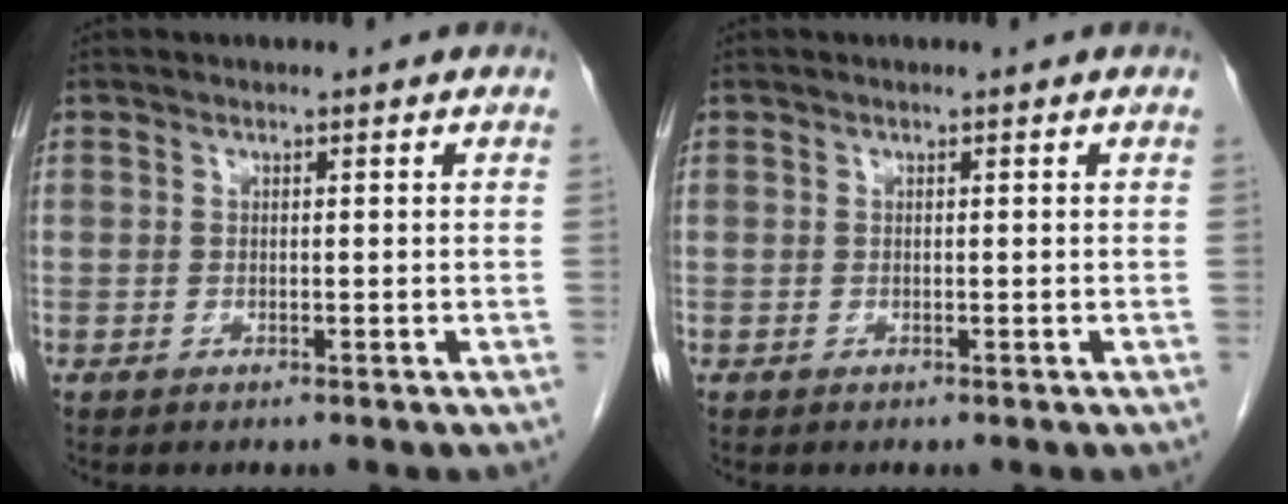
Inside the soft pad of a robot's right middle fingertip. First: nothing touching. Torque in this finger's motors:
{"motor_torque": [0.10, 0.06, -0.03, -0.01]}